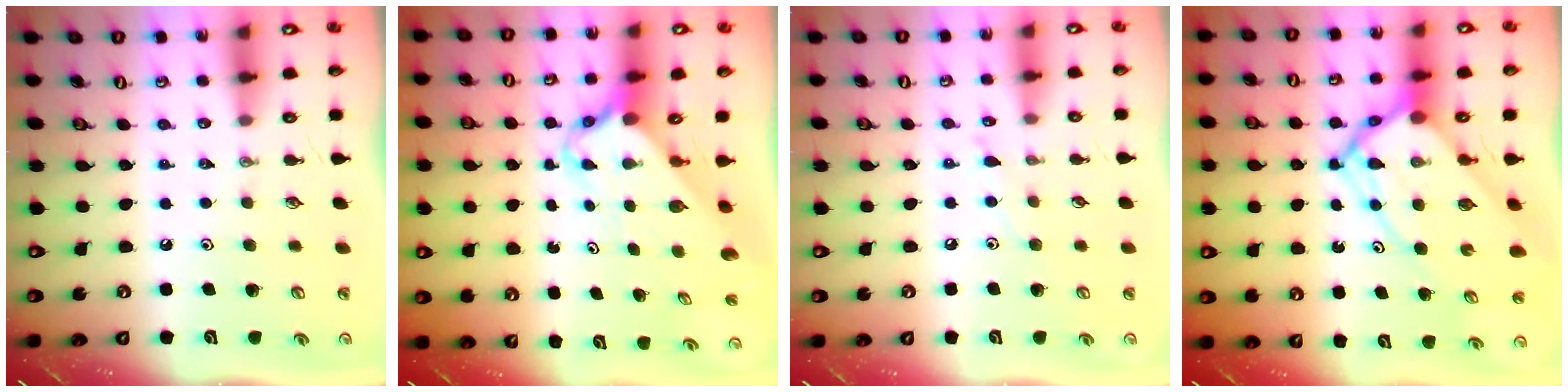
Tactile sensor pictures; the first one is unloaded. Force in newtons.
{"total": 2.8, "press": 2.8, "slide": 0.2}
{"total": 5.5, "press": 5.5, "slide": 0.4}
{"total": 12.8, "press": 12.8, "slide": 1.2}